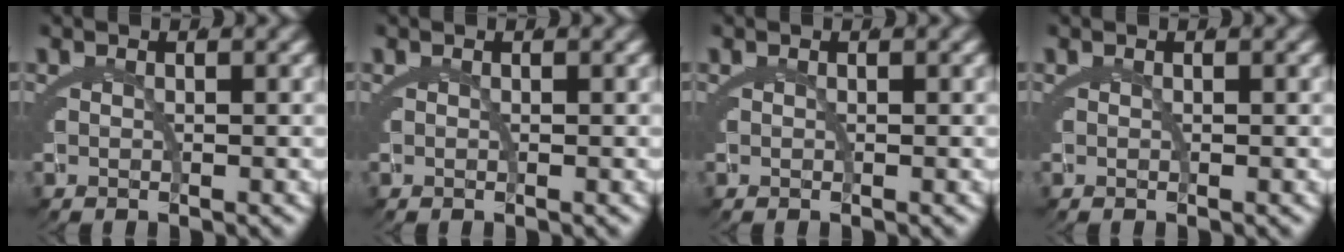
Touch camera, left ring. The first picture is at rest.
{"total": 0.0}
{"total": 0.0}
{"total": 0.0}